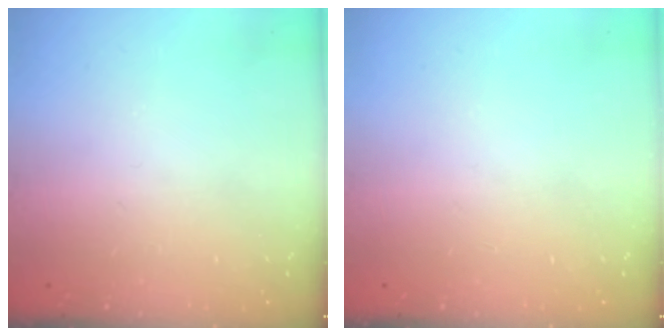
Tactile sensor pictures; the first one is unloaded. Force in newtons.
{"total": 0.0}